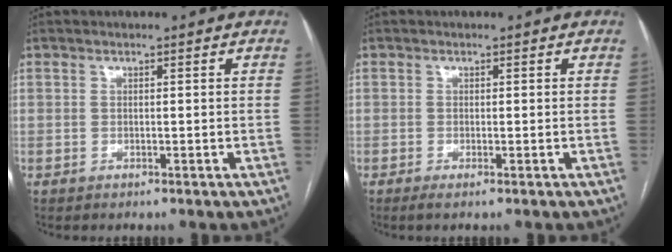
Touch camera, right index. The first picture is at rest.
{"total": 1.1, "force": [-0.6, -0.1, 0.9], "torque": [-0.017, -0.003, -0.013]}